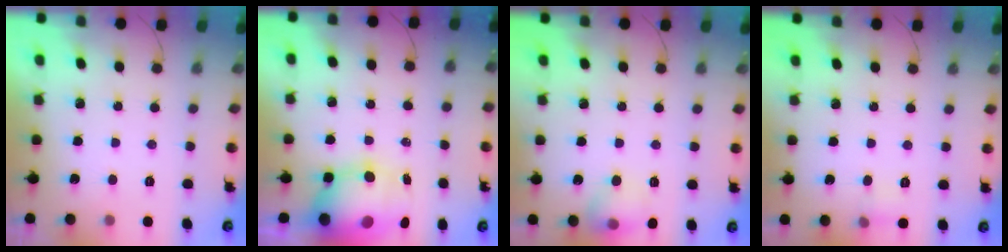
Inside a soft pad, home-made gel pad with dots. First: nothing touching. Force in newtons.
{"total": 13.6, "press": 13.1, "slide": 3.4}
{"total": 10.0, "press": 9.9, "slide": 1.3}
{"total": 4.7, "press": 4.2, "slide": 2.2}